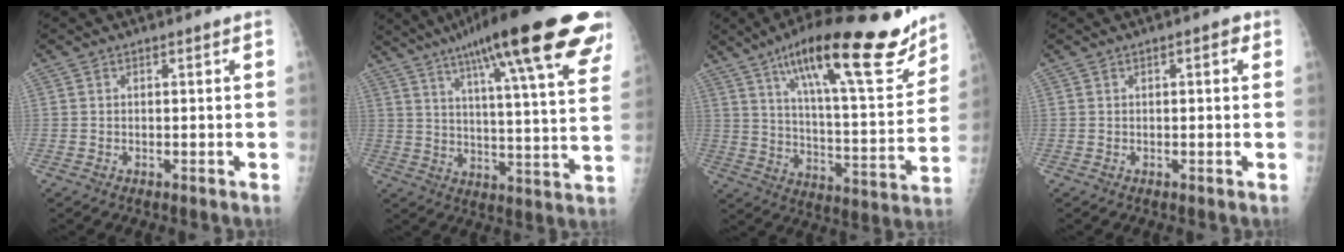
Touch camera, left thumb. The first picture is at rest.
{"total": 29.0, "force": [17.8, 4.9, 22.3], "torque": [-0.297, -0.031, 0.247]}
{"total": 26.3, "force": [16.9, 6.6, 19.1], "torque": [-0.260, -0.057, 0.266]}
{"total": 1.9, "force": [0.7, 0.8, 1.6], "torque": [-0.018, 0.003, 0.005]}